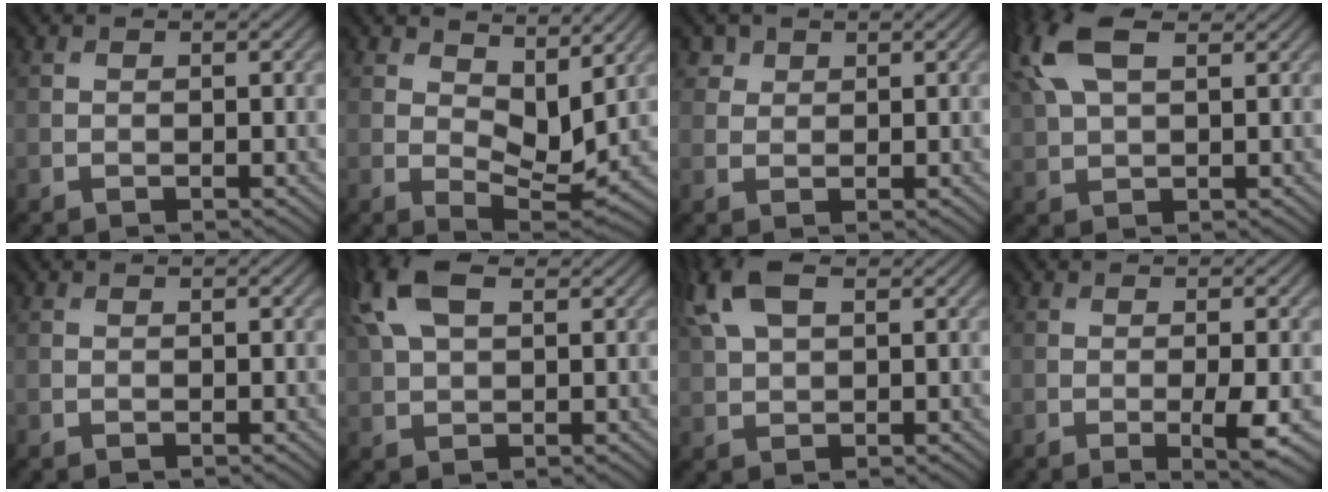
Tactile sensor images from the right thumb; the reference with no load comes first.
{"total": 7.3, "force": [3.9, 3.5, 5.1], "torque": [-0.091, -0.011, 0.064]}
{"total": 2.2, "force": [1.4, 1.6, 0.5], "torque": [-0.012, -0.008, 0.036]}
{"total": 11.0, "force": [4.9, 5.2, 8.4], "torque": [-0.224, 0.033, 0.088]}
{"total": 0.0}
{"total": 9.0, "force": [3.9, 4.4, 6.8], "torque": [-0.184, 0.029, 0.073]}
{"total": 8.0, "force": [3.7, 3.9, 6.0], "torque": [-0.161, 0.026, 0.071]}
{"total": 3.0, "force": [-0.7, 0.3, 2.9], "torque": [-0.056, -0.003, -0.011]}